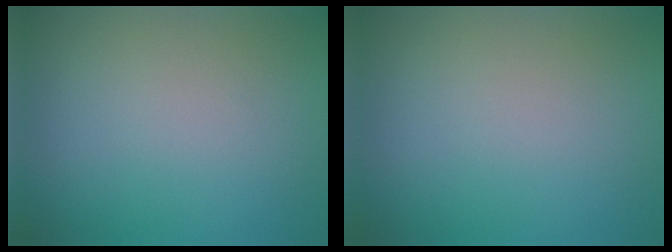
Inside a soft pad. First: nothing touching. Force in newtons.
{"total": 0.0}